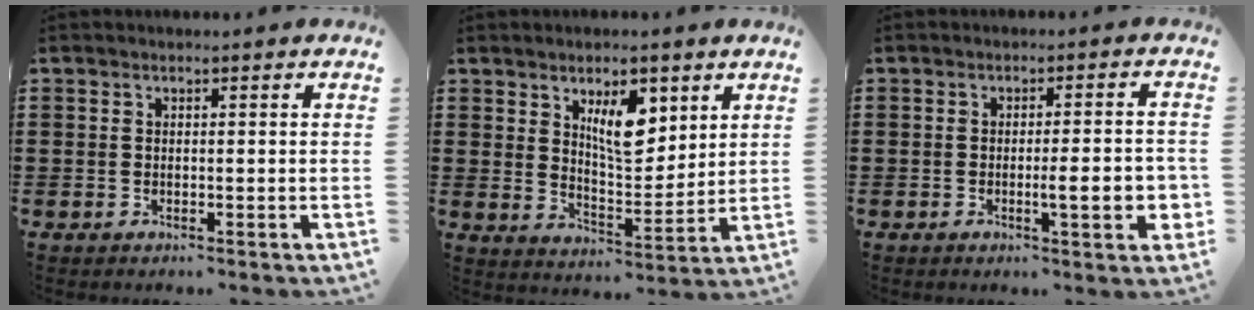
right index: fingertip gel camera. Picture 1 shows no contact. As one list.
[{"total": 8.3, "force": [4.1, 3.7, 6.2], "torque": [-0.103, -0.007, 0.066]}, {"total": 6.3, "force": [-1.4, 1.1, 6.0], "torque": [-0.079, -0.010, -0.024]}]